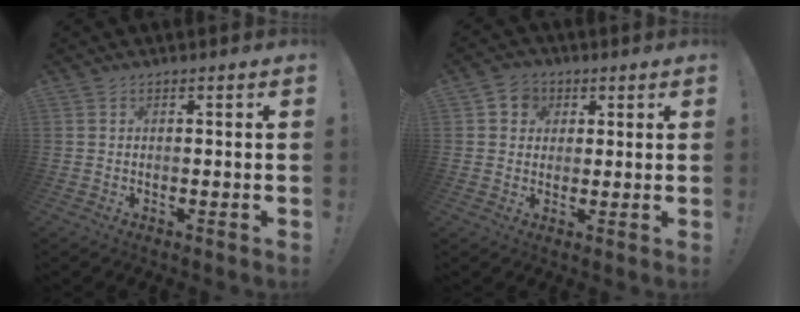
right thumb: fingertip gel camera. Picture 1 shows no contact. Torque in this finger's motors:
{"motor_torque": [-0.10, 0.05, 0.34, 0.06, -0.01]}